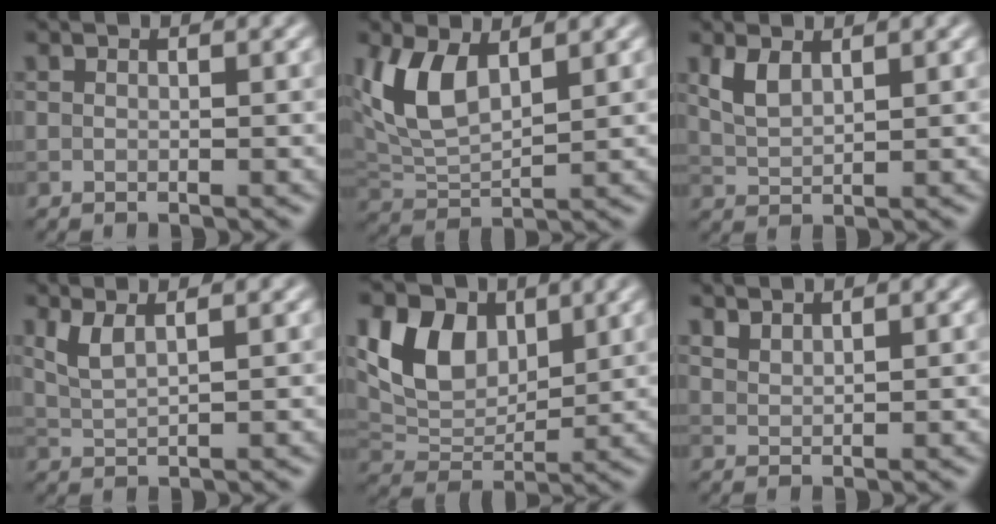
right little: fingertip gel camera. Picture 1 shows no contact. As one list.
[{"total": 6.0, "force": [2.5, 2.9, 4.6], "torque": [-0.107, 0.000, 0.051]}, {"total": 2.3, "force": [1.4, 1.0, 1.6], "torque": [-0.041, 0.000, 0.032]}, {"total": 2.4, "force": [1.3, 0.7, 1.8], "torque": [-0.038, -0.002, 0.029]}, {"total": 6.6, "force": [2.9, 4.4, 4.0], "torque": [-0.079, -0.005, 0.051]}, {"total": 2.0, "force": [1.9, 0.3, 0.5], "torque": [-0.006, 0.000, 0.033]}]